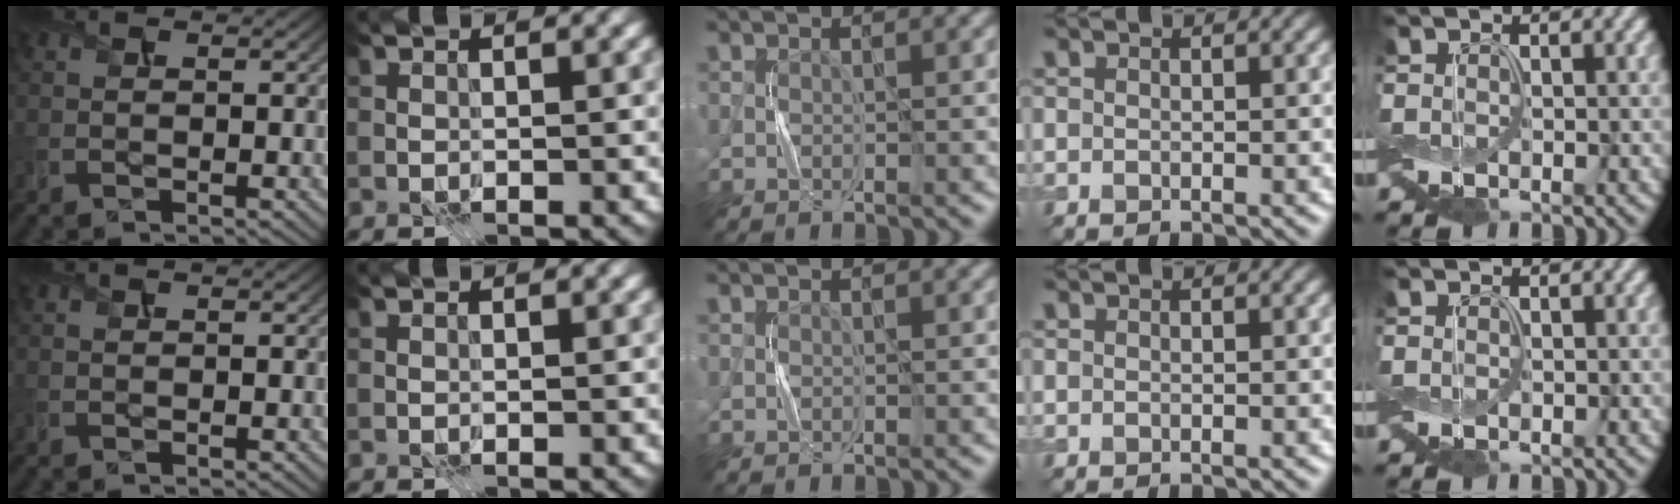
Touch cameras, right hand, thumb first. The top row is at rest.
{}